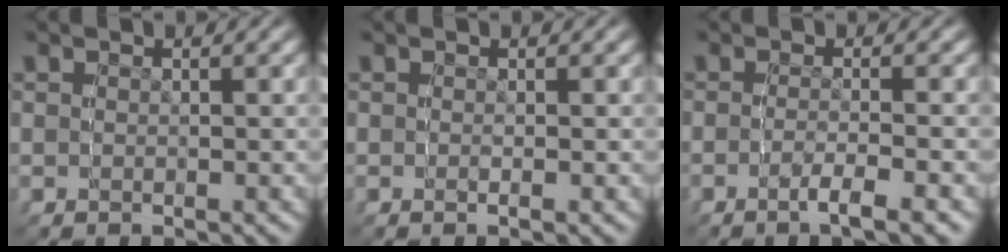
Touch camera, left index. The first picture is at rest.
{"total": 1.0, "force": [-0.1, -1.0, -0.3], "torque": [0.004, 0.005, -0.002]}
{"total": 3.3, "force": [-1.4, -3.0, -0.4], "torque": [0.014, 0.019, -0.033]}